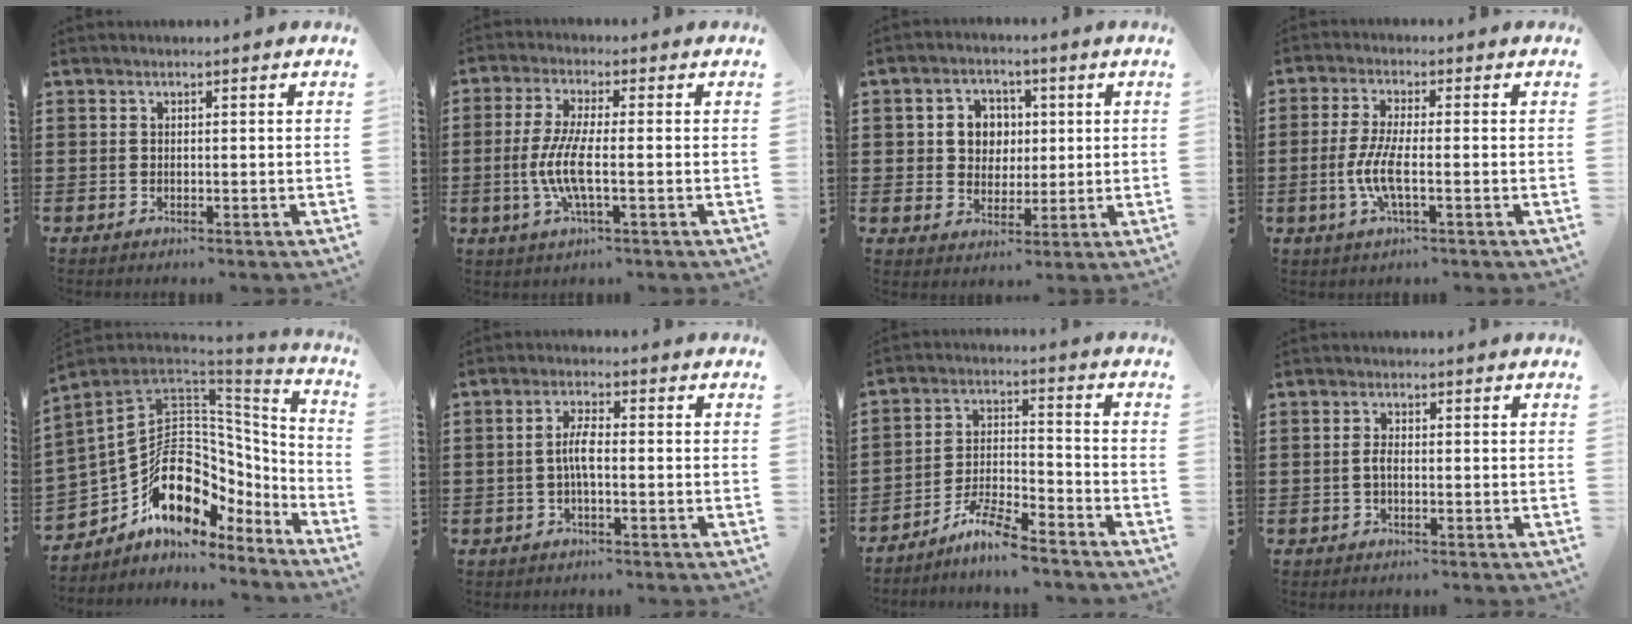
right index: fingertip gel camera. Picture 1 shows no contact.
{"total": 6.9, "force": [-1.5, 1.3, 6.6], "torque": [-0.157, -0.018, -0.038]}
{"total": 5.4, "force": [0.9, 5.0, 2.0], "torque": [-0.052, 0.014, 0.012]}
{"total": 6.0, "force": [-1.6, 1.3, 5.6], "torque": [-0.131, -0.011, -0.038]}
{"total": 15.3, "force": [-2.7, 10.8, 10.4], "torque": [-0.206, -0.011, -0.046]}
{"total": 3.6, "force": [-0.6, 1.1, 3.4], "torque": [-0.076, -0.001, -0.016]}
{"total": 7.1, "force": [-6.3, 0.6, 3.4], "torque": [-0.076, 0.000, -0.121]}
{"total": 1.7, "force": [-0.3, 0.7, 1.6], "torque": [-0.037, -0.001, -0.009]}